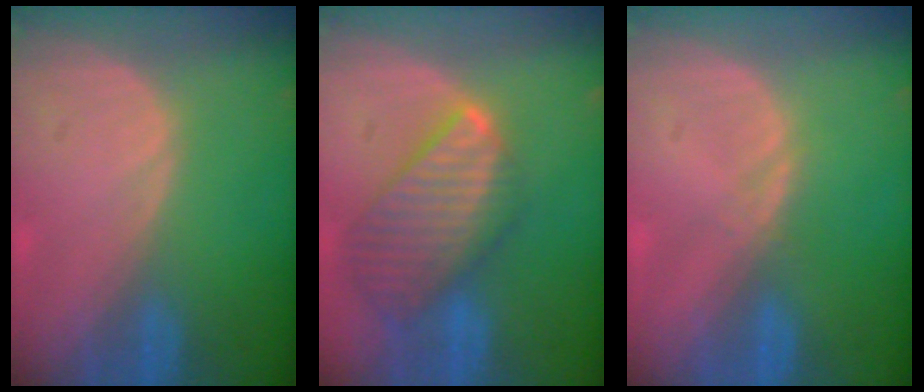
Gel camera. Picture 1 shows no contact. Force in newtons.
{"total": 9.9, "press": 8.5, "slide": 5.0}
{"total": 0.6, "press": 0.6, "slide": 0.1}